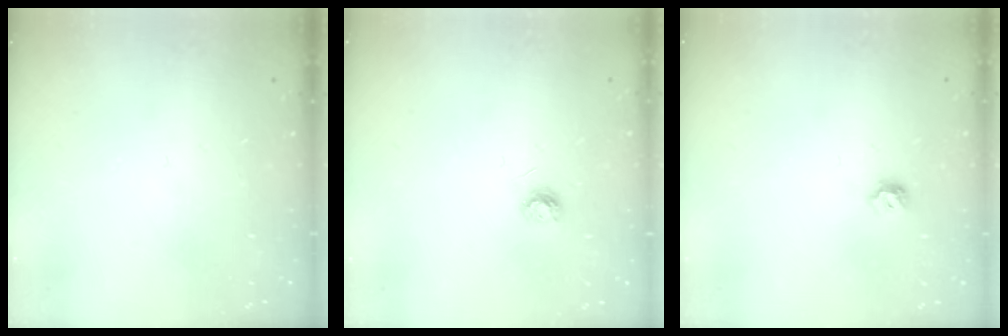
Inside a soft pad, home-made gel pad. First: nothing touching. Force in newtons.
{"total": 4.0, "press": 4.0, "slide": 0.4}
{"total": 5.1, "press": 5.0, "slide": 0.9}